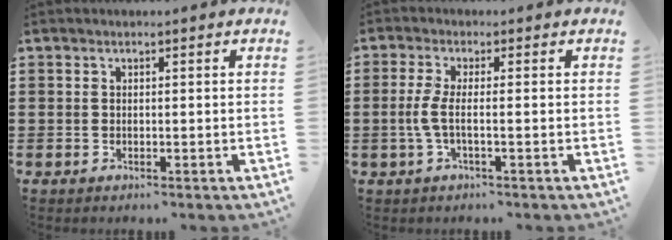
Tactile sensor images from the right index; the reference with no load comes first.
{"total": 3.5, "force": [-0.7, 0.4, 3.4], "torque": [-0.093, -0.012, -0.024]}